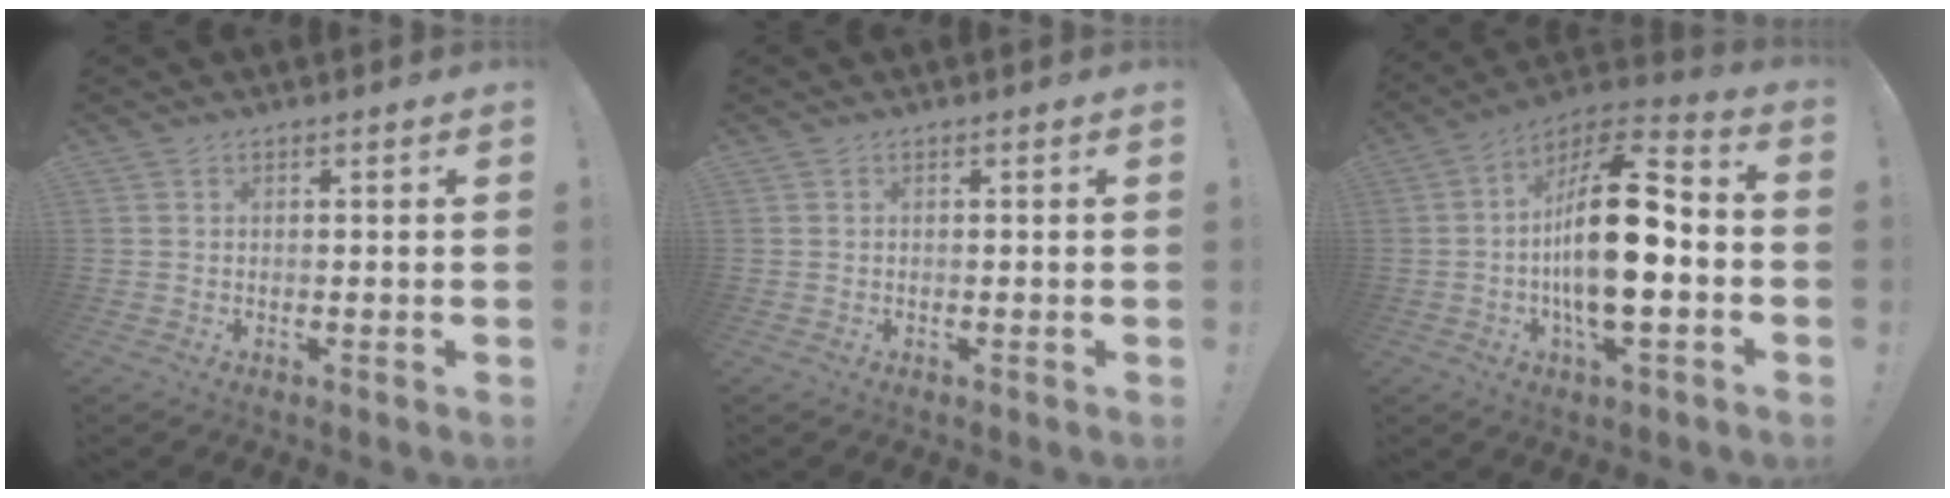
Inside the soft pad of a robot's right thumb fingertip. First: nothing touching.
{"total": 0.0}
{"total": 20.9, "force": [-2.3, 7.6, 19.4], "torque": [-0.339, 0.007, -0.043]}